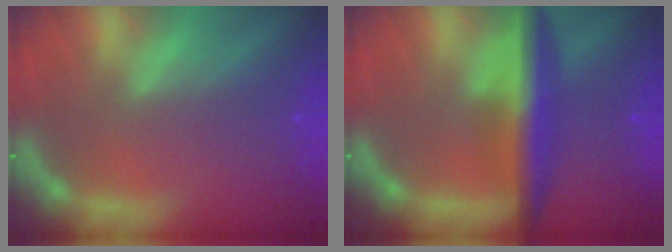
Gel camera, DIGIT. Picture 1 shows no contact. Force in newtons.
{"total": 6.6}